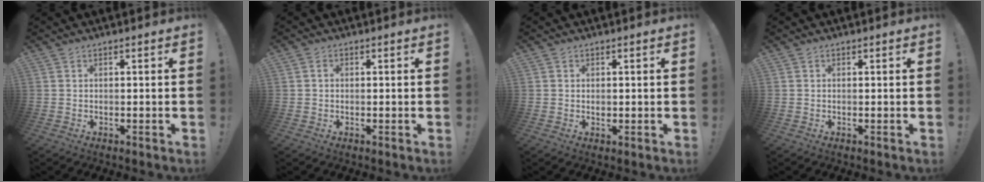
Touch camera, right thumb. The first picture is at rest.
{"total": 0.8, "force": [-0.1, 0.7, 0.4], "torque": [-0.010, 0.004, -0.002]}
{"total": 1.0, "force": [0.2, 1.0, 0.2], "torque": [0.002, -0.002, 0.001]}
{"total": 0.0}